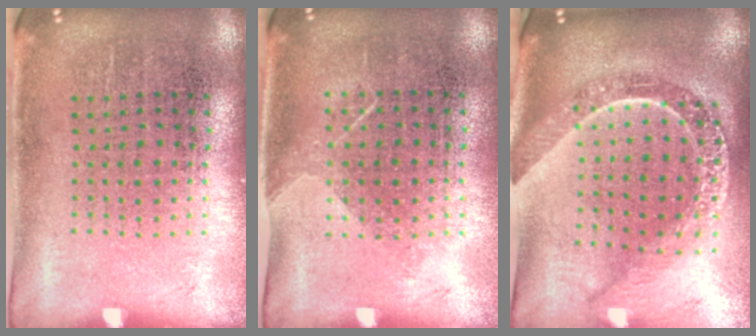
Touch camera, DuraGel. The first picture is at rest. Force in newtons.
{"total": 1.2, "press": 1.0, "slide": 0.8}
{"total": 2.5, "press": 2.1, "slide": 1.4}